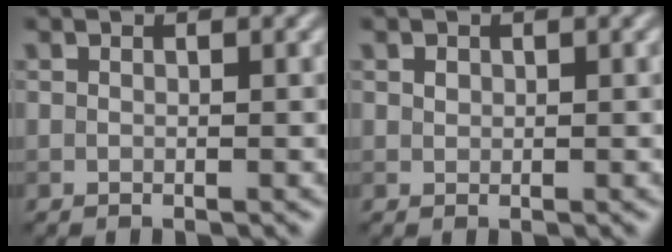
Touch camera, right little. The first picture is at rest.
{"total": 0.6, "force": [0.3, 0.5, 0.2], "torque": [-0.004, -0.002, 0.007]}